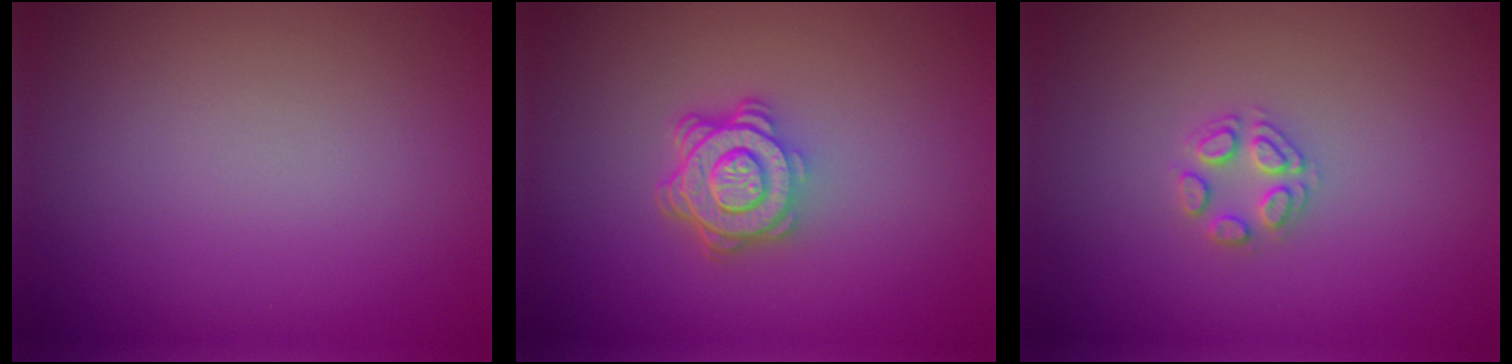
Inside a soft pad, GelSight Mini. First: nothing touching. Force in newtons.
{"total": 4.7, "press": 3.4, "slide": 3.2}
{"total": 2.0, "press": 2.0, "slide": 0.1}